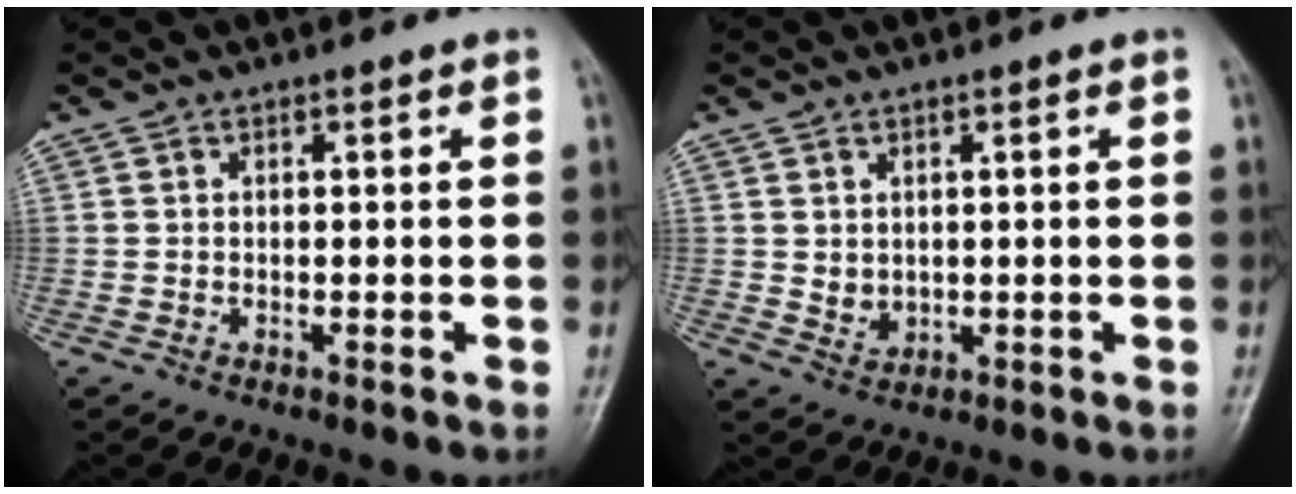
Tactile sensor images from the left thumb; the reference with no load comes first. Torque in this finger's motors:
{"motor_torque": [-0.09, 0.11, 0.10, -0.03, 0.00]}